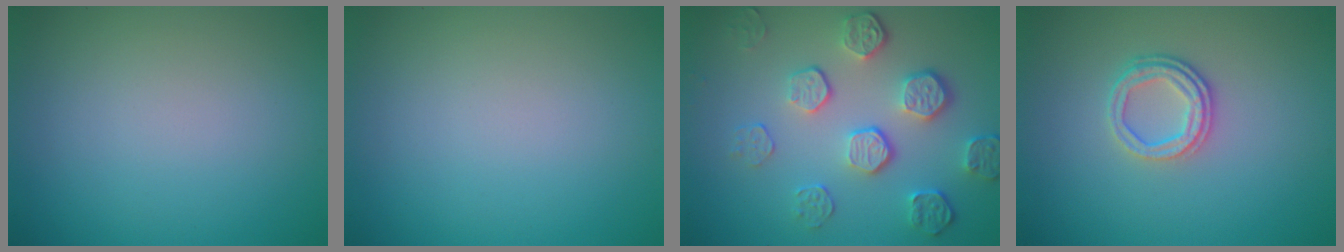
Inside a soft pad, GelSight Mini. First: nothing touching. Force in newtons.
{"total": 0.0}
{"total": 5.3, "press": 3.7, "slide": 3.7}
{"total": 2.6, "press": 2.3, "slide": 1.3}